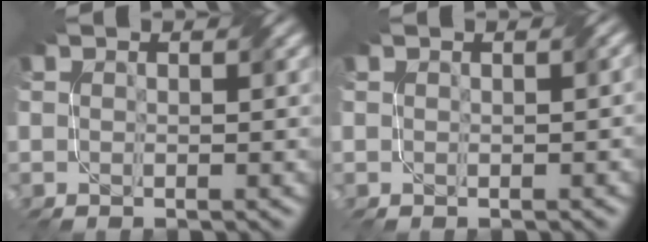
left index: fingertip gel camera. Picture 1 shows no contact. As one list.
[{"total": 0.6, "force": [0.3, 0.1, 0.5], "torque": [-0.008, 0.004, 0.003]}]